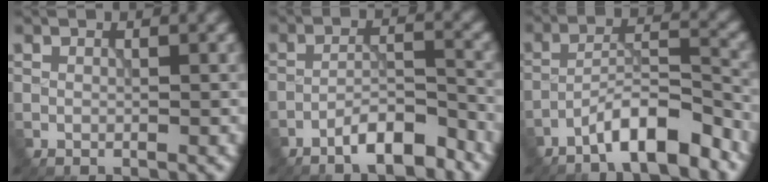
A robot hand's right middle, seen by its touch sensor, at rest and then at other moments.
{"total": 4.7, "force": [-3.7, 1.0, 2.8], "torque": [-0.044, 0.009, -0.066]}
{"total": 6.2, "force": [-4.6, 1.1, 4.0], "torque": [-0.062, 0.011, -0.081]}